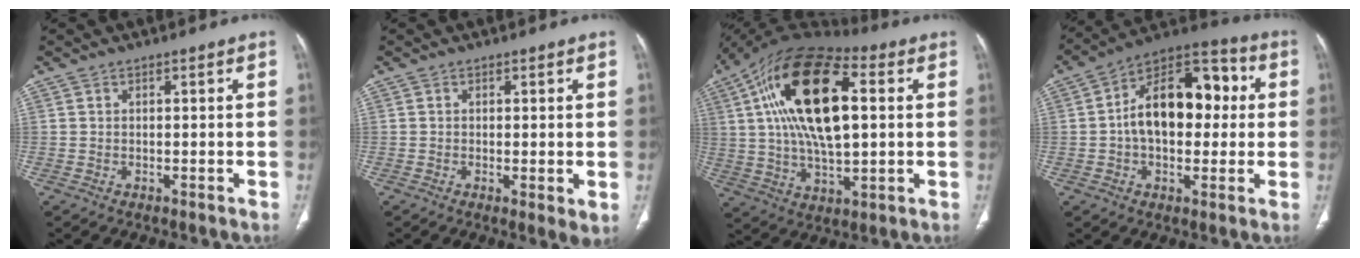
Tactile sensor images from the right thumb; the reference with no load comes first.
{"total": 3.0, "force": [-0.3, 0.8, 2.9], "torque": [-0.053, -0.014, -0.007]}
{"total": 24.5, "force": [4.9, 11.6, 21.0], "torque": [-0.379, 0.006, 0.076]}
{"total": 18.3, "force": [1.4, 11.1, 14.4], "torque": [-0.192, 0.041, 0.014]}